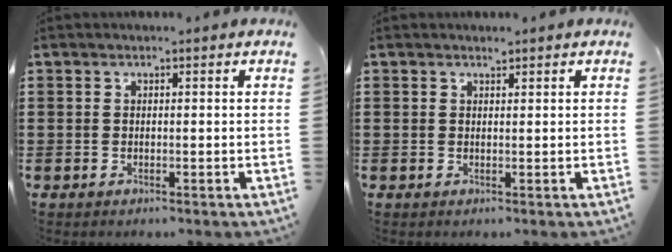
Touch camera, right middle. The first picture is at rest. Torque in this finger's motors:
{"motor_torque": [-0.08, -0.14, 0.09, -0.01]}